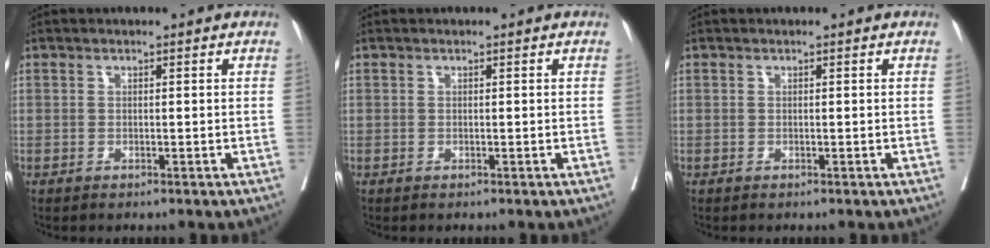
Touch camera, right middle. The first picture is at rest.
{"total": 0.0}
{"total": 0.0}